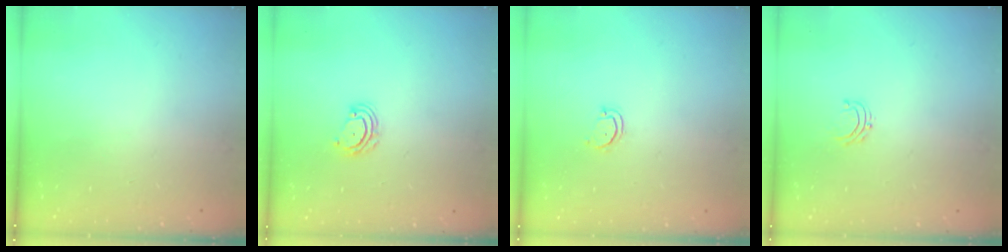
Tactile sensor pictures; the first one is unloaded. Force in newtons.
{"total": 5.6, "press": 5.5, "slide": 0.5}
{"total": 2.6, "press": 2.6, "slide": 0.2}
{"total": 3.7, "press": 3.7, "slide": 0.3}